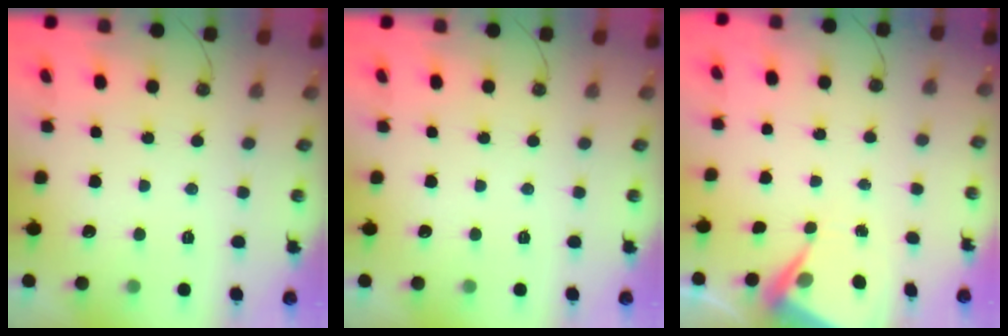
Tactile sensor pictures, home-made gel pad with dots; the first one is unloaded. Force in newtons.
{"total": 0.0}
{"total": 6.0, "press": 6.0, "slide": 0.2}